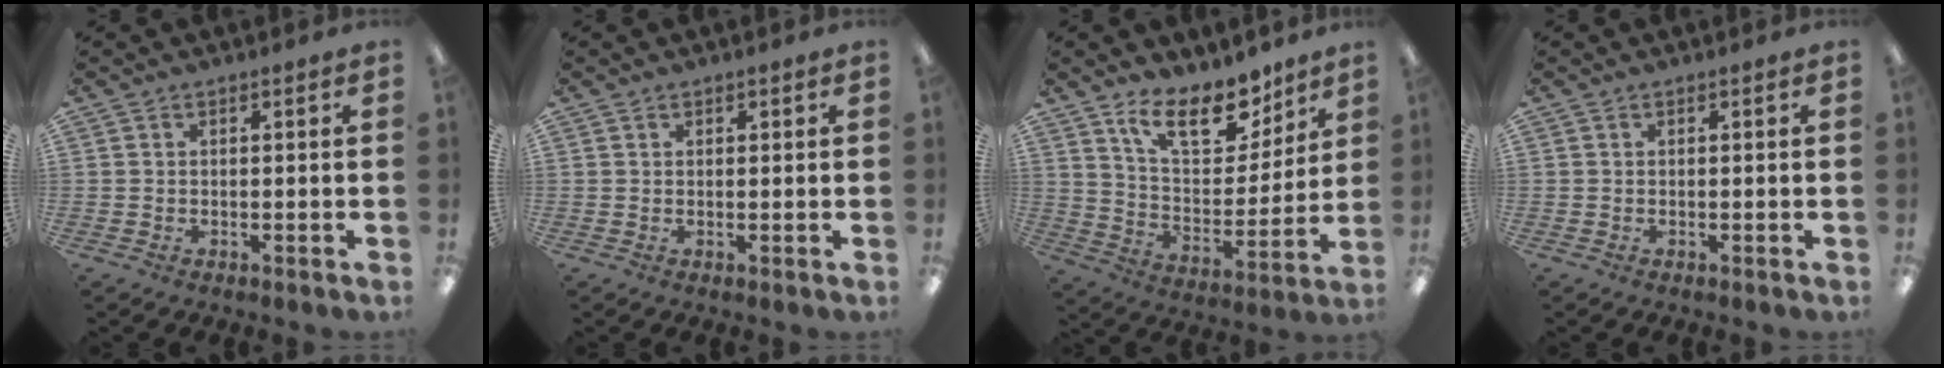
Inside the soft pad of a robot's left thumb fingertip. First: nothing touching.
{"total": 0.8, "force": [0.7, 0.4, 0.2], "torque": [-0.004, 0.001, 0.012]}
{"total": 16.2, "force": [11.7, 7.3, 8.6], "torque": [-0.136, -0.069, 0.207]}
{"total": 0.0}